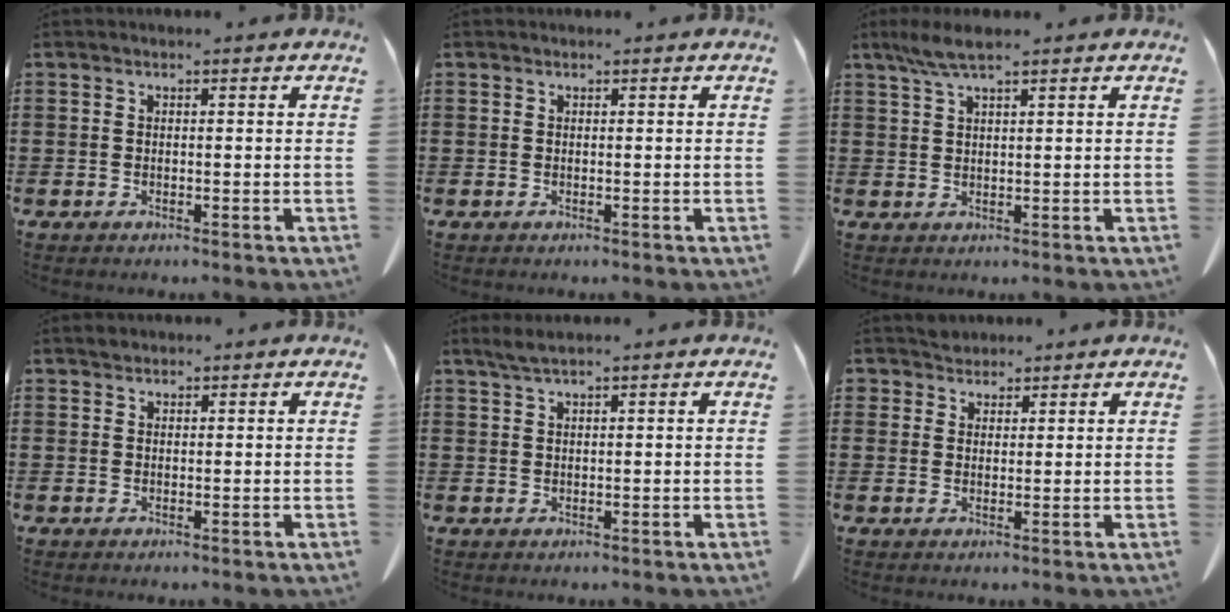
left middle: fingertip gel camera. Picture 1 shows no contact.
{"total": 0.0}
{"total": 4.1, "force": [2.6, 0.6, 3.0], "torque": [-0.063, 0.003, 0.047]}
{"total": 0.7, "force": [0.6, 0.4, 0.0], "torque": [0.005, -0.001, 0.011]}
{"total": 1.8, "force": [1.4, 0.1, 1.2], "torque": [-0.025, 0.000, 0.025]}
{"total": 2.3, "force": [2.1, 0.9, -0.2], "torque": [-0.004, 0.005, 0.043]}